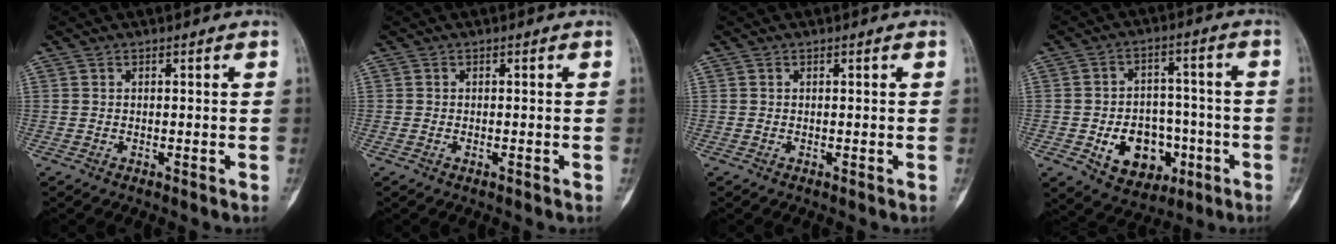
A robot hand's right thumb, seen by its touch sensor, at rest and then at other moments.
{"total": 0.6, "force": [-0.2, 0.3, 0.4], "torque": [-0.013, 0.008, -0.002]}
{"total": 0.0}
{"total": 12.8, "force": [-4.1, 9.7, 7.3], "torque": [-0.067, 0.034, -0.049]}